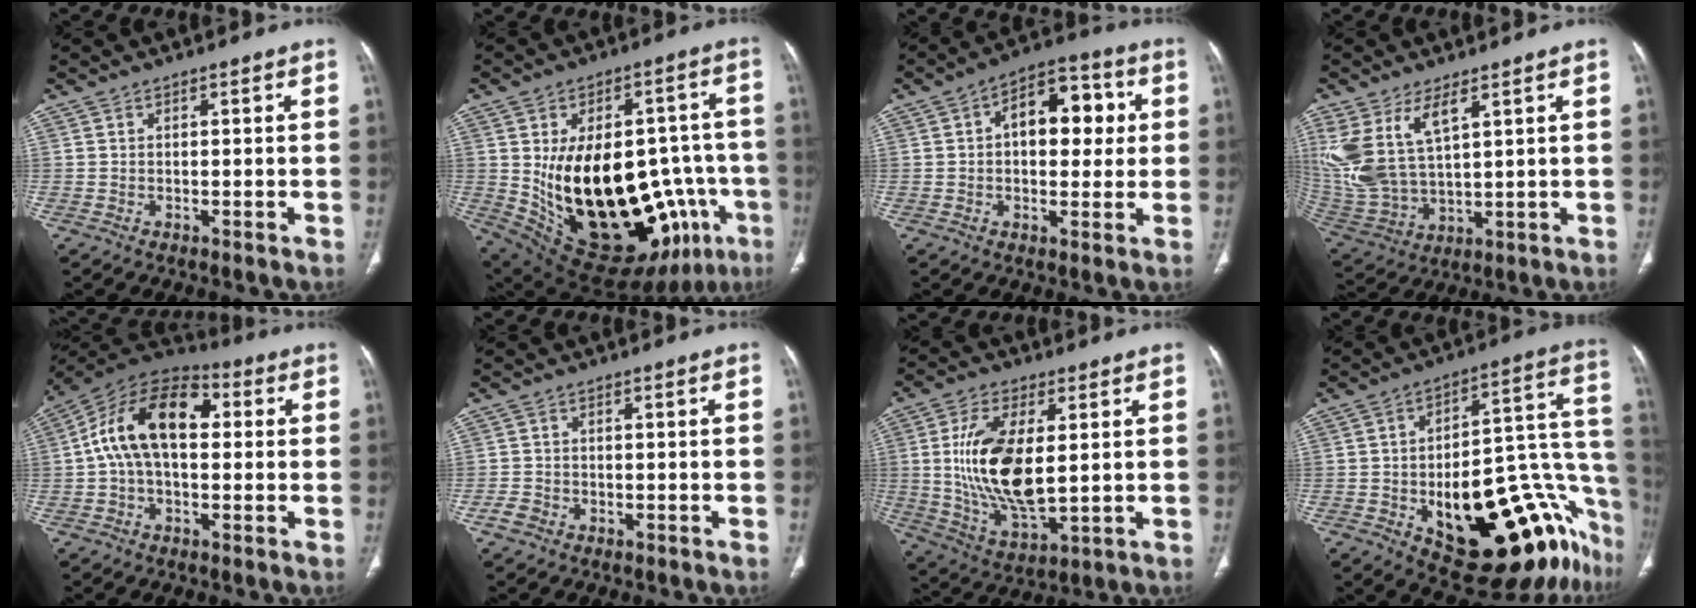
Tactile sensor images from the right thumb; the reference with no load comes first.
{"total": 30.3, "force": [-5.8, 15.6, 25.3], "torque": [-0.361, 0.003, -0.047]}
{"total": 12.7, "force": [2.1, 7.6, 9.9], "torque": [-0.103, 0.022, 0.024]}
{"total": 14.5, "force": [6.4, 7.0, 11.0], "torque": [-0.241, -0.023, 0.147]}
{"total": 15.9, "force": [1.8, 9.4, 12.7], "torque": [-0.219, 0.044, 0.022]}
{"total": 2.2, "force": [-1.2, 1.7, 0.7], "torque": [-0.012, 0.009, -0.023]}
{"total": 16.6, "force": [1.7, 7.9, 14.5], "torque": [-0.279, -0.020, 0.042]}
{"total": 31.7, "force": [-12.4, 13.4, 26.0], "torque": [-0.256, 0.084, -0.160]}